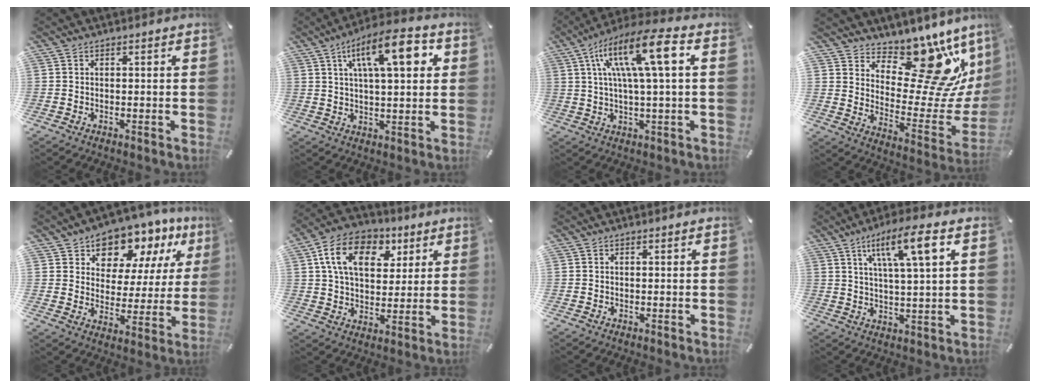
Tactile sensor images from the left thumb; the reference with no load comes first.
{"total": 14.8, "force": [5.7, 5.6, 12.5], "torque": [-0.195, -0.006, 0.090]}
{"total": 15.3, "force": [4.7, 3.4, 14.2], "torque": [-0.262, 0.001, 0.075]}
{"total": 18.4, "force": [12.3, 9.1, 10.2], "torque": [-0.117, -0.116, 0.206]}
{"total": 11.0, "force": [8.5, 6.8, 1.9], "torque": [-0.038, -0.075, 0.154]}
{"total": 14.4, "force": [5.9, 10.0, 8.6], "torque": [-0.149, -0.004, 0.109]}
{"total": 0.0}
{"total": 11.3, "force": [5.2, 1.9, 9.9], "torque": [-0.181, -0.002, 0.084]}